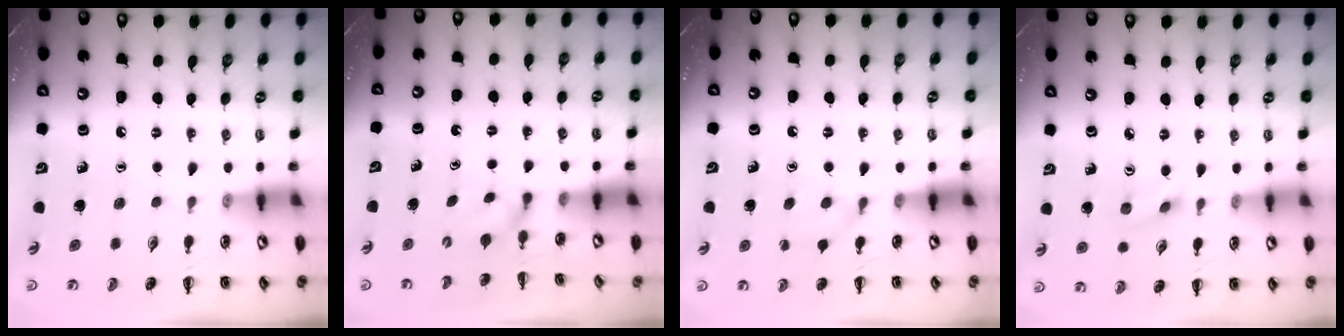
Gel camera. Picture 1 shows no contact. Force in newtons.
{"total": 1.8, "press": 1.5, "slide": 0.9}
{"total": 6.6, "press": 6.4, "slide": 1.7}
{"total": 2.3, "press": 2.1, "slide": 0.8}